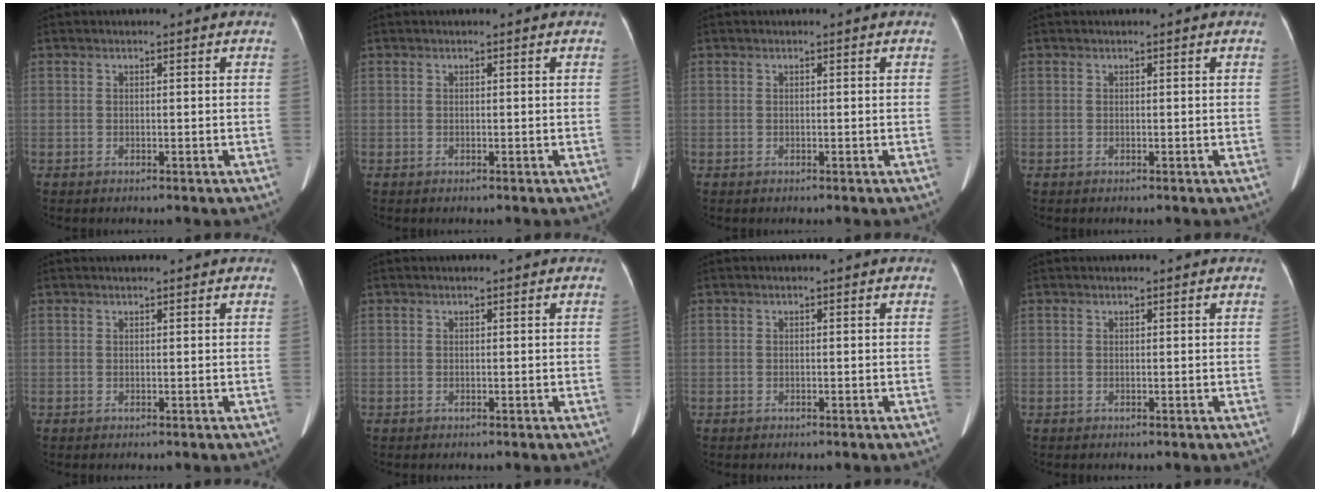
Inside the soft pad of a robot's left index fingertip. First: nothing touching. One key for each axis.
{"total": 0.0}
{"total": 0.0}
{"total": 0.0}
{"total": 1.2, "fx": 1.1, "fy": 0.0, "fz": 0.4, "tx": -0.010, "ty": 0.014, "tz": 0.018}
{"total": 0.0}
{"total": 0.0}
{"total": 0.8, "fx": 0.8, "fy": 0.0, "fz": 0.3, "tx": -0.009, "ty": 0.014, "tz": 0.012}